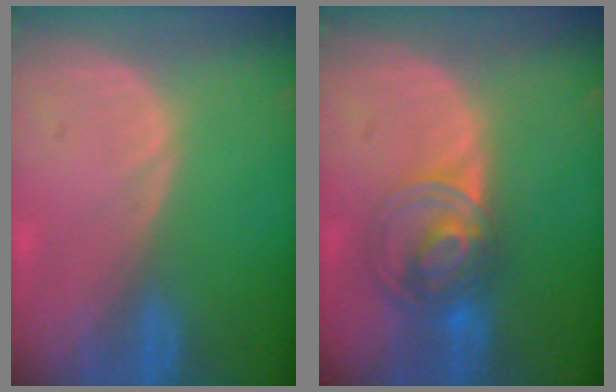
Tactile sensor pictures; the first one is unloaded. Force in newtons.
{"total": 7.6, "press": 6.2, "slide": 4.3}